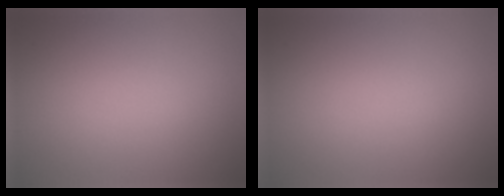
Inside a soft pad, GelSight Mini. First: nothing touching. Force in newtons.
{"total": 0.0}